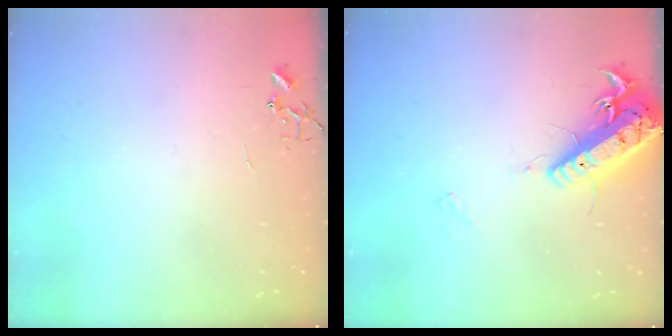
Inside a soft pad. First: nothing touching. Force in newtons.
{"total": 17.1, "press": 16.8, "slide": 3.3}